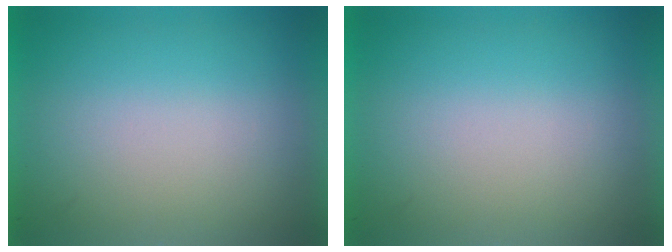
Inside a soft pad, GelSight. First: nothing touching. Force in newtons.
{"total": 0.0}